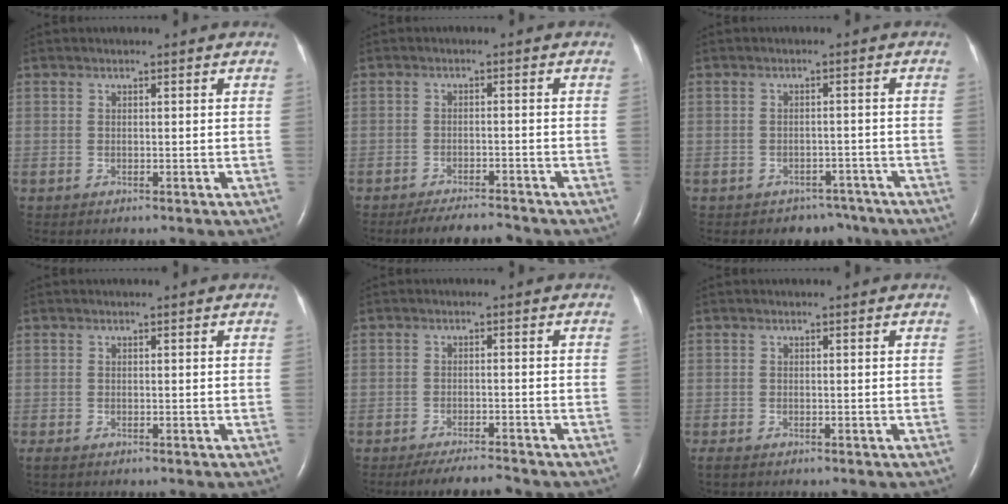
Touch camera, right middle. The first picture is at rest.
{"total": 5.2, "force": [-5.0, 0.5, 1.5], "torque": [-0.025, -0.013, -0.079]}
{"total": 4.4, "force": [-3.5, 2.7, 0.0], "torque": [0.005, 0.018, -0.043]}
{"total": 0.7, "force": [-0.5, 0.3, 0.4], "torque": [-0.013, -0.003, -0.008]}
{"total": 5.1, "force": [-4.8, 0.0, 1.7], "torque": [-0.027, -0.016, -0.079]}
{"total": 1.0, "force": [-0.8, 0.4, 0.6], "torque": [-0.016, -0.004, -0.013]}